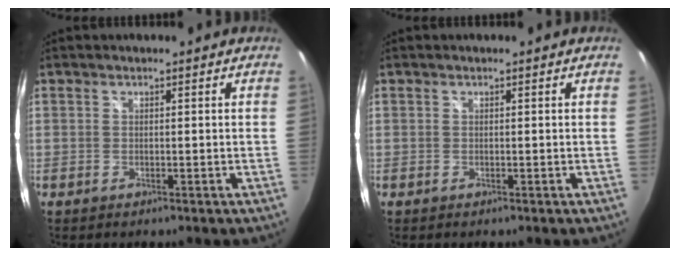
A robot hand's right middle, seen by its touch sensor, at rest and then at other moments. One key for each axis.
{"total": 0.0}